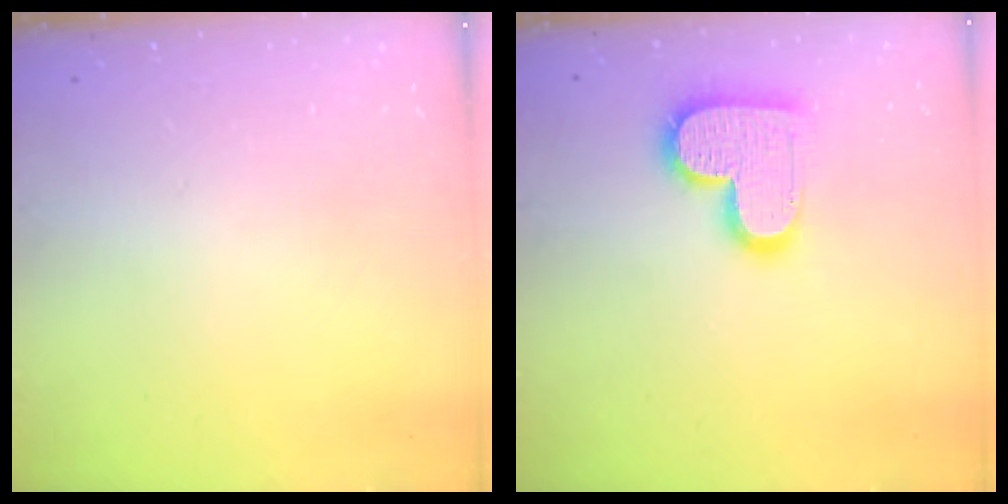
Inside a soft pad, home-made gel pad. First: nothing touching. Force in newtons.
{"total": 15.1, "press": 15.0, "slide": 0.9}